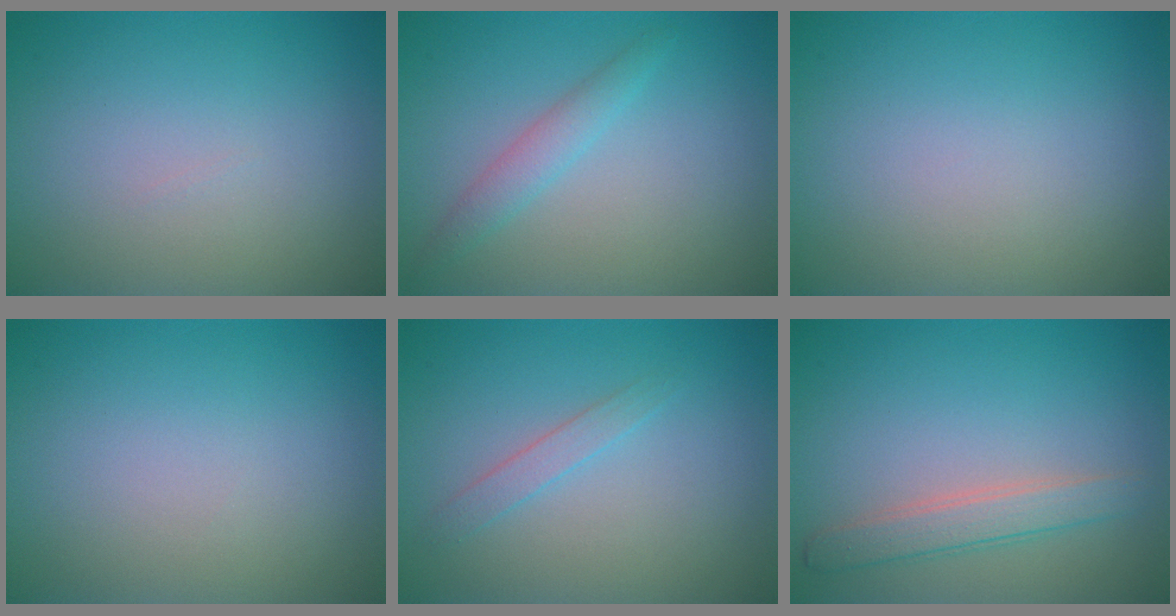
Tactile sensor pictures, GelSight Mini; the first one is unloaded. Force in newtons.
{"total": 1.8, "press": 1.8, "slide": 0.0}
{"total": 0.0}
{"total": 0.0}
{"total": 1.2, "press": 1.2, "slide": 0.0}
{"total": 2.5, "press": 2.4, "slide": 0.1}